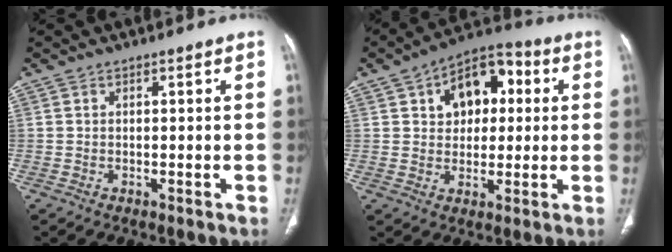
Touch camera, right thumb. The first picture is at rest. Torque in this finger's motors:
{"motor_torque": [-0.58, 0.79, 0.63, 0.59, 0.15]}